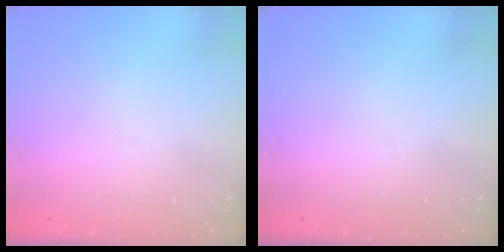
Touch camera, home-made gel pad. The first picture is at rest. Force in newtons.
{"total": 0.0}